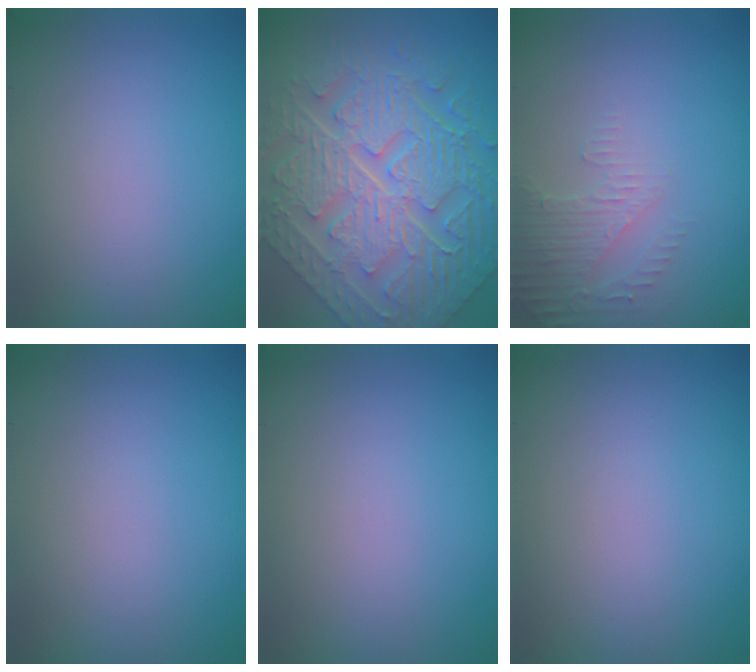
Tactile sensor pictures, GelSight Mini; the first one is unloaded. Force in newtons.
{"total": 10.8, "press": 8.0, "slide": 7.3}
{"total": 2.6, "press": 2.5, "slide": 0.7}
{"total": 0.0}
{"total": 0.0}
{"total": 0.0}